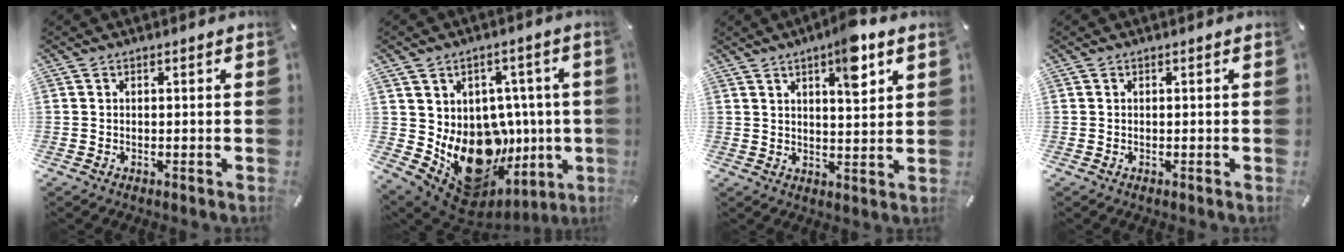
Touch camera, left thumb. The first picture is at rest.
{"total": 17.9, "force": [-3.2, 14.1, 10.5], "torque": [-0.167, -0.027, -0.014]}
{"total": 8.3, "force": [4.9, 2.2, 6.4], "torque": [-0.094, -0.023, 0.078]}
{"total": 0.0}